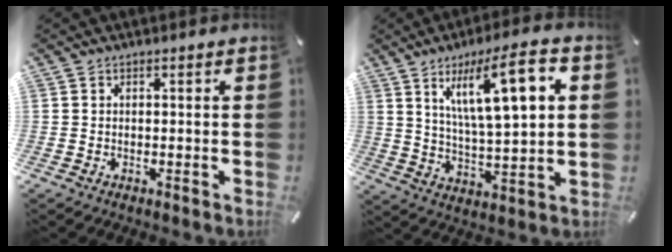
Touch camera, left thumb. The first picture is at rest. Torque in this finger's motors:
{"motor_torque": [2.57, 2.49, 1.49, -1.28, 0.21]}